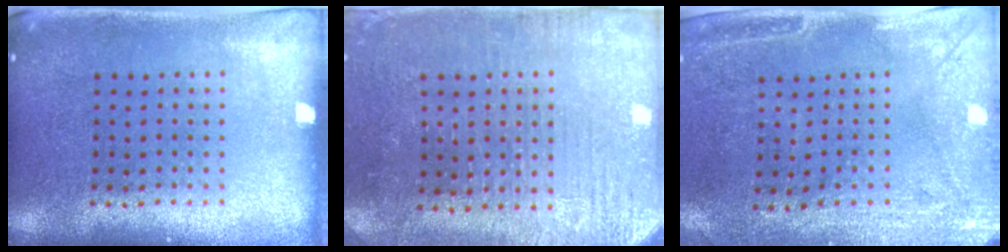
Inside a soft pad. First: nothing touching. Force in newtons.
{"total": 3.0, "press": 2.9, "slide": 0.7}
{"total": 3.0, "press": 2.4, "slide": 1.8}